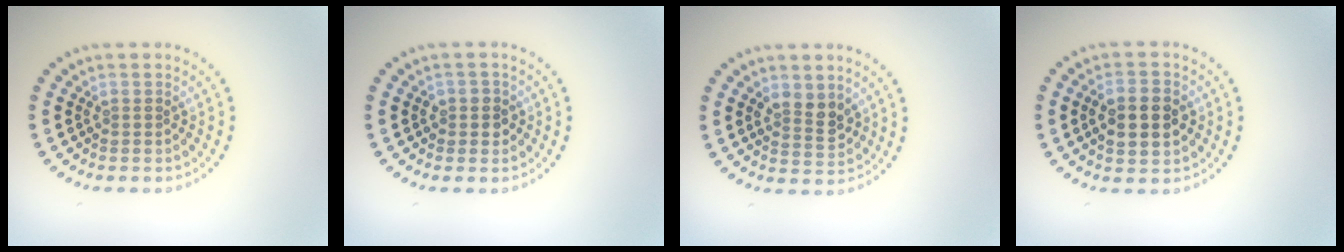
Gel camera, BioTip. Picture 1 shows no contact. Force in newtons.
{"total": 1.6, "press": 1.4, "slide": 0.7}
{"total": 2.5, "press": 2.4, "slide": 0.7}
{"total": 4.6, "press": 4.6, "slide": 0.1}